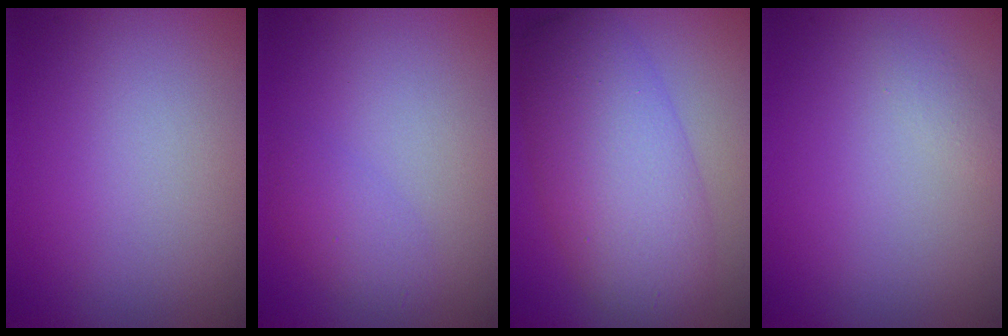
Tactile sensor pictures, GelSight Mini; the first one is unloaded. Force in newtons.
{"total": 1.7, "press": 1.7, "slide": 0.0}
{"total": 7.8, "press": 7.8, "slide": 0.1}
{"total": 0.6, "press": 0.6, "slide": 0.1}